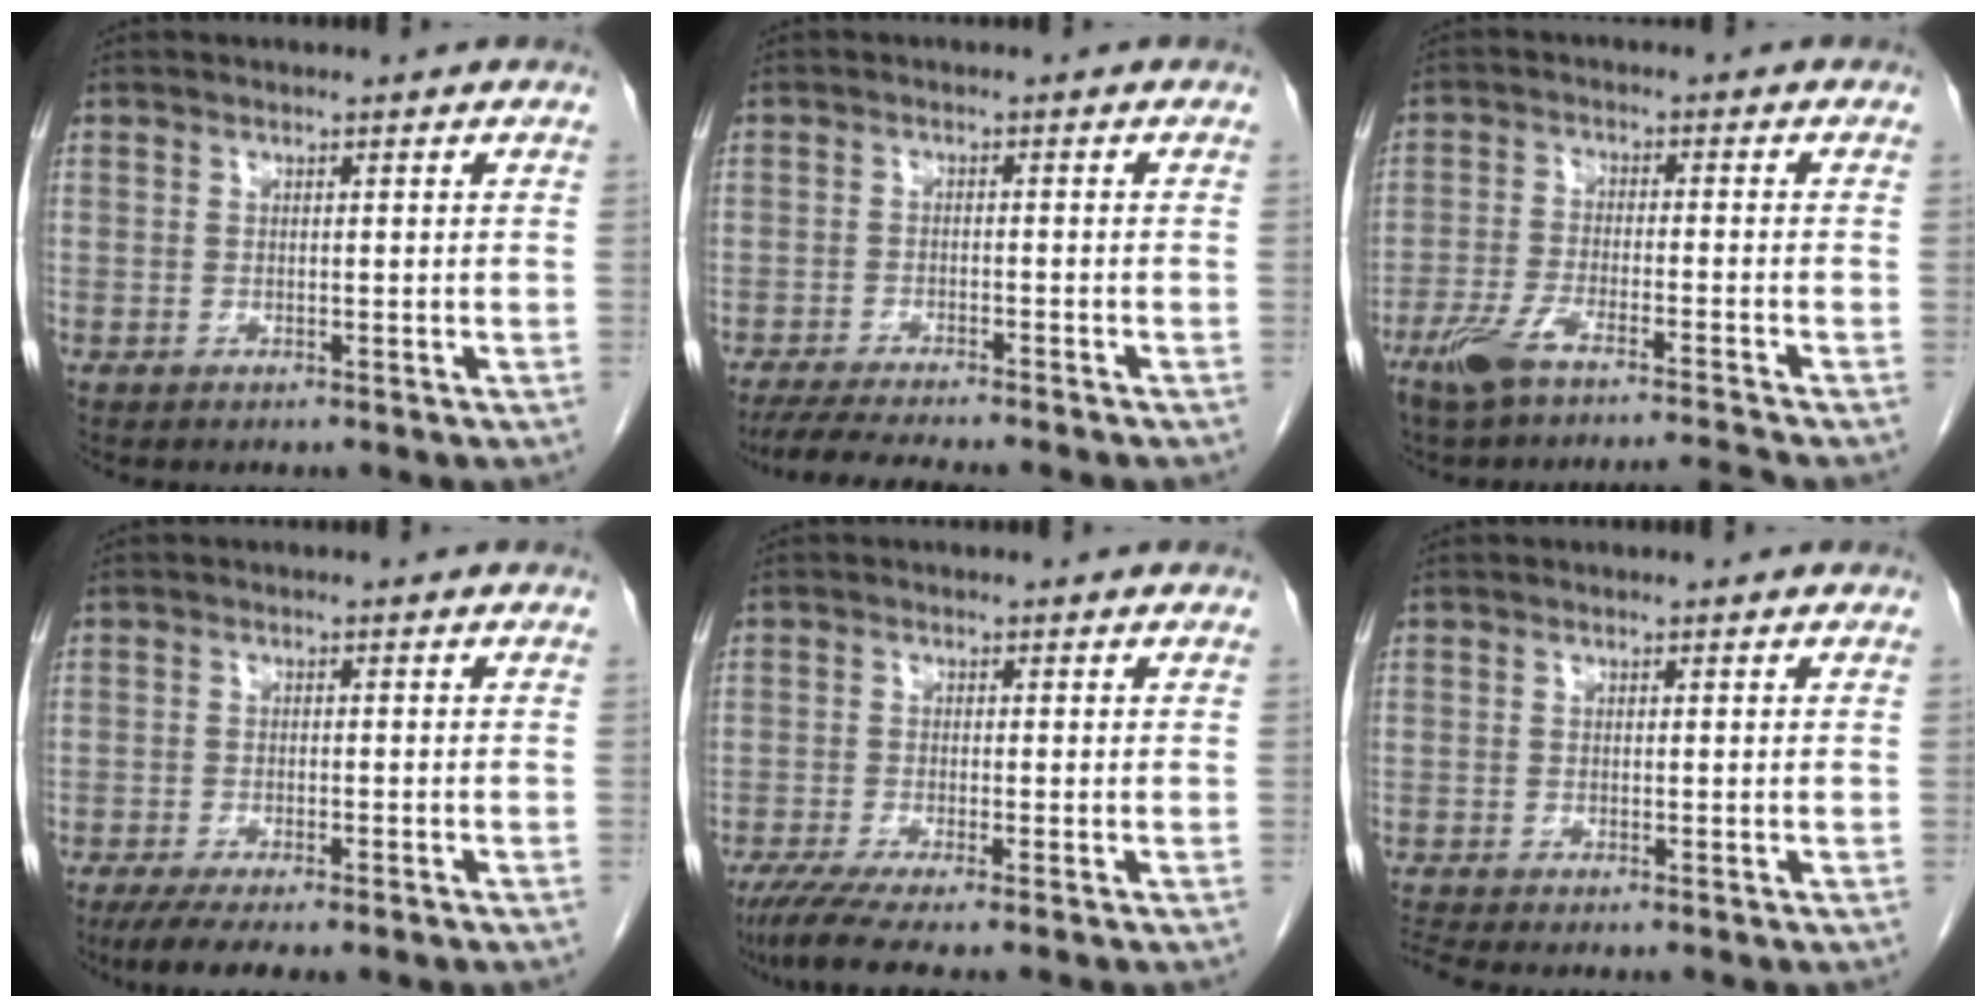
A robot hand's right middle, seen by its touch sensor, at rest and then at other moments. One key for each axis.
{"total": 9.0, "fx": -7.9, "fy": 0.4, "fz": 4.3, "tx": -0.062, "ty": -0.017, "tz": -0.122}
{"total": 8.0, "fx": -6.8, "fy": -0.9, "fz": 4.2, "tx": -0.077, "ty": -0.013, "tz": -0.121}
{"total": 8.1, "fx": -6.2, "fy": 1.6, "fz": 5.0, "tx": -0.071, "ty": -0.014, "tz": -0.090}
{"total": 5.4, "fx": -4.1, "fy": -0.3, "fz": 3.5, "tx": -0.058, "ty": -0.016, "tz": -0.073}
{"total": 1.3, "fx": -1.2, "fy": -0.5, "fz": 0.3, "tx": -0.018, "ty": -0.008, "tz": -0.025}